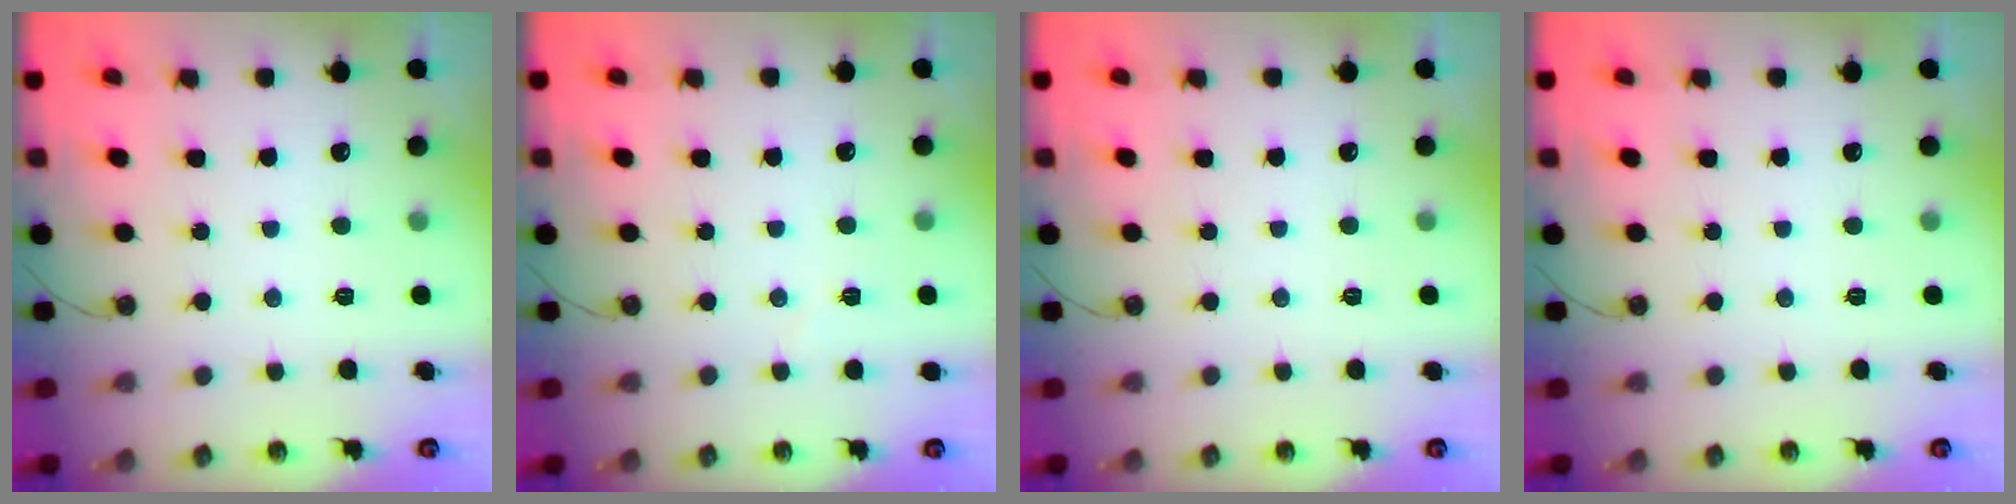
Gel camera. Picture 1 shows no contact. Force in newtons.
{"total": 3.1, "press": 3.1, "slide": 0.6}
{"total": 0.0}
{"total": 0.0}